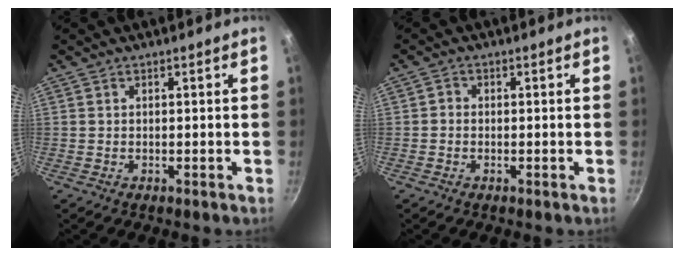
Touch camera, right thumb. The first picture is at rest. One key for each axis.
{"total": 1.0, "fx": -0.5, "fy": 0.8, "fz": 0.3, "tx": -0.004, "ty": 0.003, "tz": -0.012}